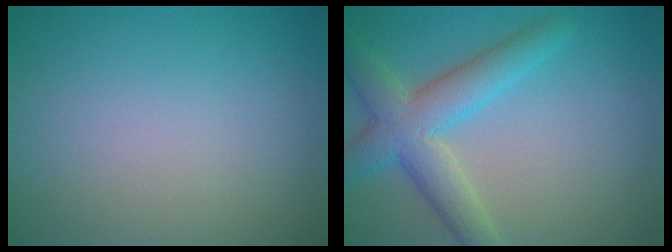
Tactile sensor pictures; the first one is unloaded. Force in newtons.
{"total": 5.5, "press": 5.5, "slide": 0.4}